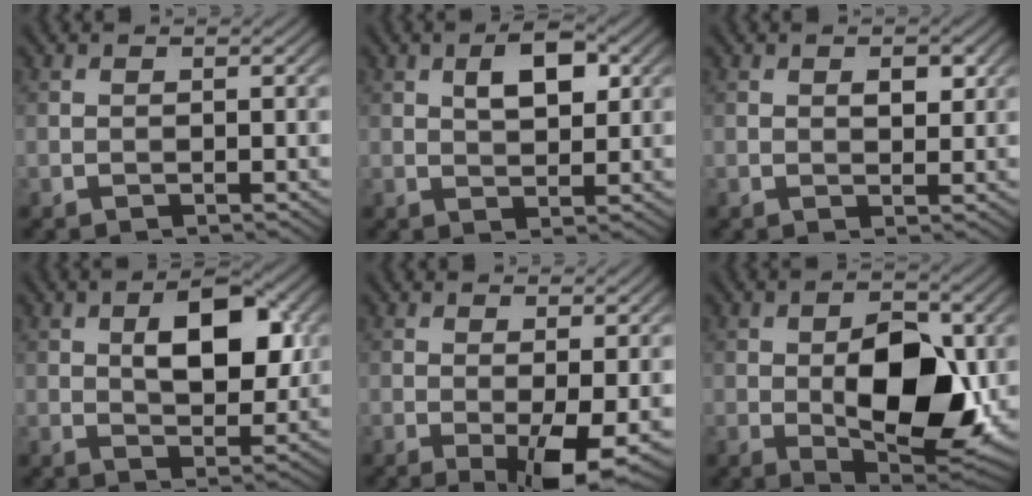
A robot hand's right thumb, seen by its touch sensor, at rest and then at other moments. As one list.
[{"total": 4.8, "force": [1.7, 2.3, 3.8], "torque": [-0.067, 0.003, 0.027]}, {"total": 2.1, "force": [0.8, 1.2, 1.6], "torque": [-0.020, -0.004, 0.014]}, {"total": 8.3, "force": [1.8, 4.3, 6.9], "torque": [-0.104, 0.006, 0.029]}, {"total": 5.7, "force": [-1.5, 1.4, 5.3], "torque": [-0.091, -0.004, -0.022]}, {"total": 12.1, "force": [-0.6, 6.4, 10.3], "torque": [-0.149, -0.007, -0.006]}]